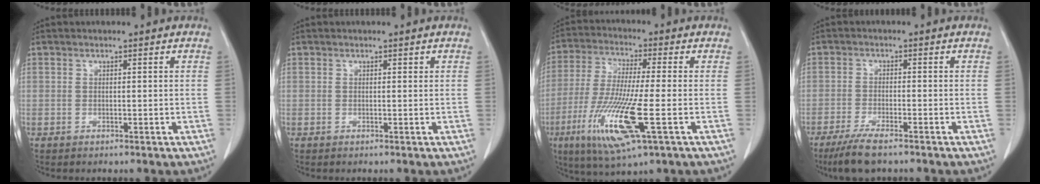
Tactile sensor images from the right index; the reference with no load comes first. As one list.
[{"total": 0.0}, {"total": 14.4, "force": [-4.8, 1.0, 13.5], "torque": [-0.282, -0.033, -0.091]}, {"total": 6.1, "force": [-4.5, 0.8, 4.1], "torque": [-0.074, -0.015, -0.074]}]